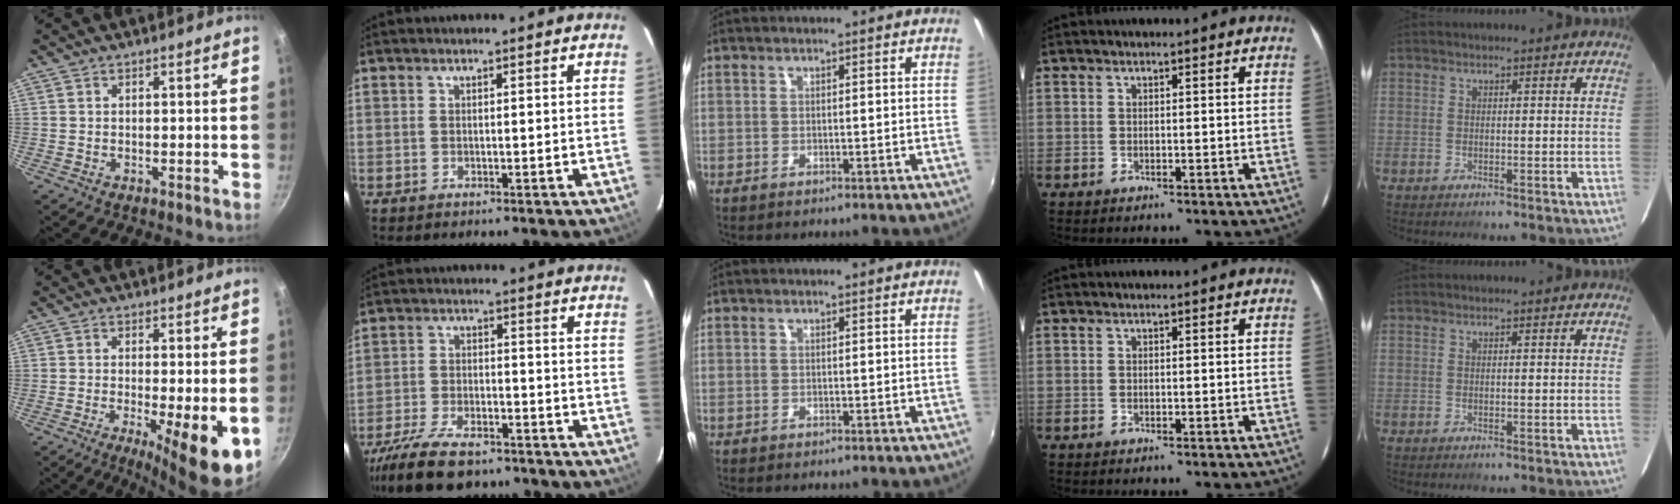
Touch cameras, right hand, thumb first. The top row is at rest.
{"thumb": {"total": 9.7, "force": [-2.6, 1.8, 9.2], "torque": [-0.138, -0.010, -0.034]}, "index": {"total": 15.5, "force": [-12.2, 6.0, 7.3], "torque": [-0.172, -0.019, -0.209]}}